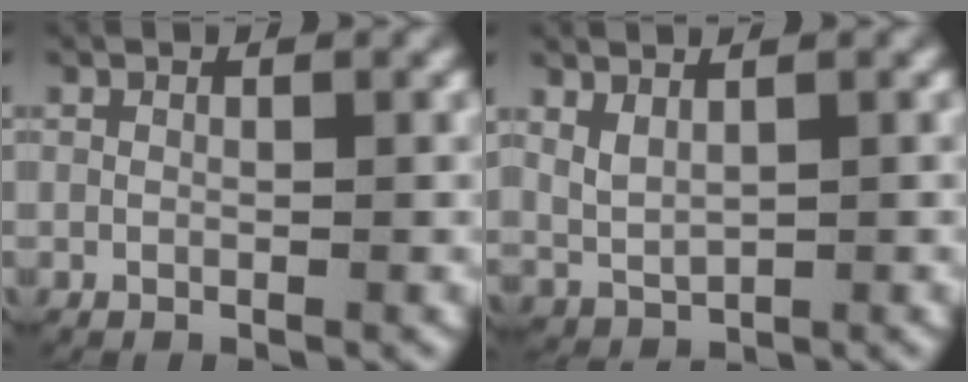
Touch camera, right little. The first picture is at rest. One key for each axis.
{"total": 2.7, "fx": 0.9, "fy": 2.0, "fz": 1.5, "tx": -0.042, "ty": -0.007, "tz": 0.027}